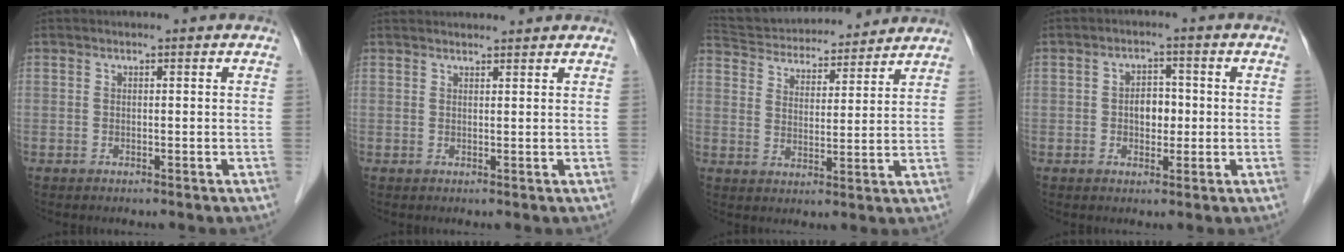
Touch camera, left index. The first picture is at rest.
{"total": 5.5, "force": [5.4, 0.6, 1.1], "torque": [-0.013, 0.034, 0.068]}
{"total": 16.6, "force": [15.5, 3.8, 4.5], "torque": [-0.087, 0.034, 0.242]}
{"total": 3.6, "force": [-0.2, 2.4, 2.7], "torque": [-0.044, 0.010, -0.003]}